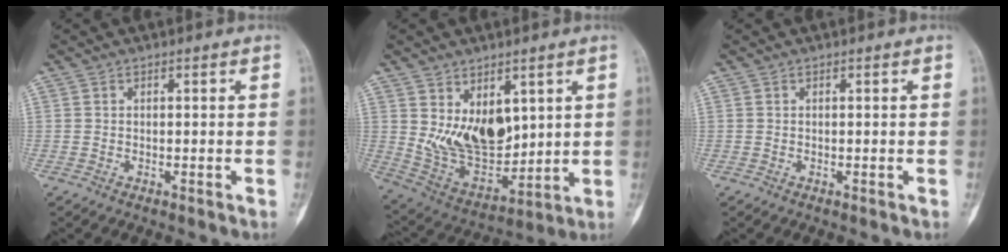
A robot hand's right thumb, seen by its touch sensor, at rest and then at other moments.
{"total": 13.2, "force": [3.3, 8.4, 9.6], "torque": [-0.122, -0.034, 0.081]}
{"total": 0.0}